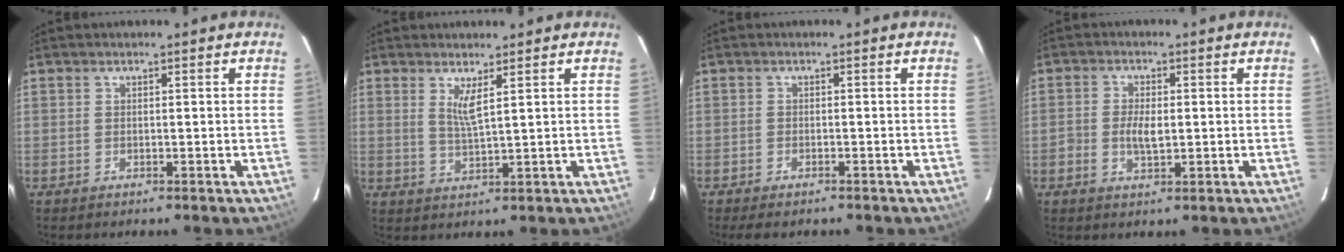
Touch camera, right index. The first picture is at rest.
{"total": 3.3, "force": [1.7, -0.1, 2.8], "torque": [-0.055, -0.011, 0.029]}
{"total": 3.0, "force": [-2.4, 1.1, 1.3], "torque": [-0.036, -0.009, -0.040]}
{"total": 4.1, "force": [-0.5, 2.2, 3.4], "torque": [-0.071, 0.001, -0.011]}